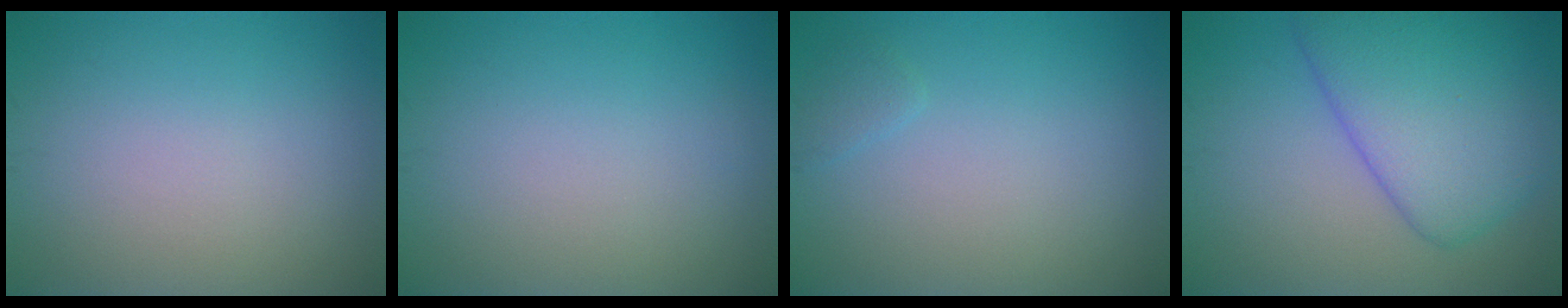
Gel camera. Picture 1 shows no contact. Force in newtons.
{"total": 0.0}
{"total": 0.8, "press": 0.8, "slide": 0.1}
{"total": 7.8, "press": 7.8, "slide": 0.5}